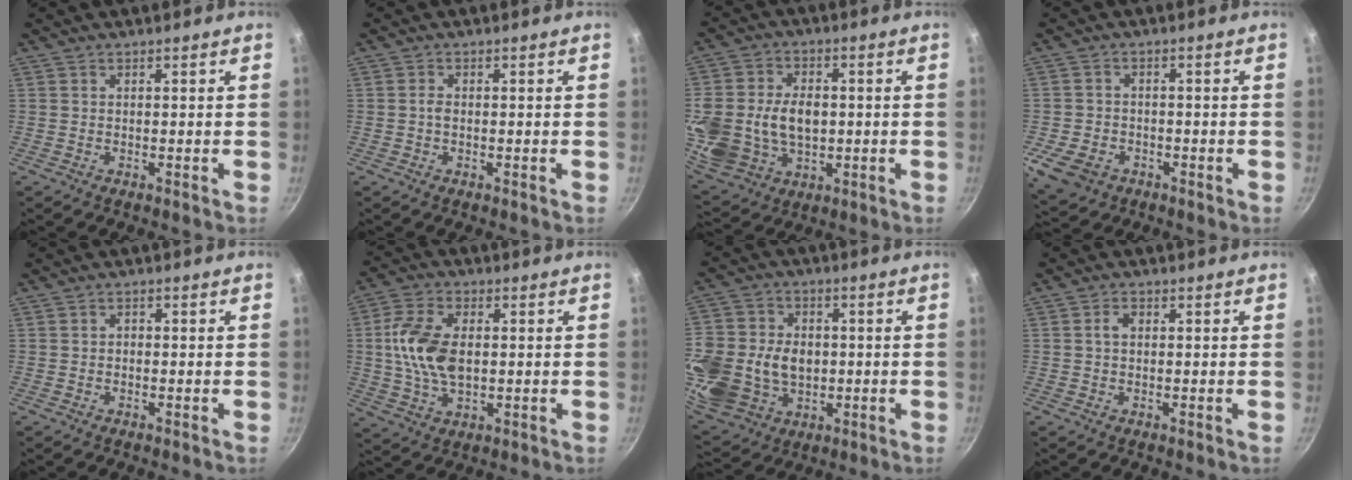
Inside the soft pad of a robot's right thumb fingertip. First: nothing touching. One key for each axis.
{"total": 1.1, "fx": -0.2, "fy": 0.7, "fz": 0.8, "tx": -0.015, "ty": 0.004, "tz": -0.005}
{"total": 18.9, "fx": -0.1, "fy": 14.0, "fz": 12.7, "tx": -0.260, "ty": 0.004, "tz": 0.012}
{"total": 7.5, "fx": -3.0, "fy": 5.5, "fz": 4.0, "tx": -0.077, "ty": 0.013, "tz": -0.052}
{"total": 0.8, "fx": -0.3, "fy": 0.6, "fz": 0.4, "tx": -0.006, "ty": 0.004, "tz": -0.005}
{"total": 12.0, "fx": 0.7, "fy": 7.2, "fz": 9.6, "tx": -0.175, "ty": 0.010, "tz": 0.008}
{"total": 23.5, "fx": -1.7, "fy": 18.3, "fz": 14.6, "tx": -0.326, "ty": 0.020, "tz": -0.016}
{"total": 1.9, "fx": 0.2, "fy": 1.3, "fz": 1.3, "tx": -0.019, "ty": 0.005, "tz": 0.001}